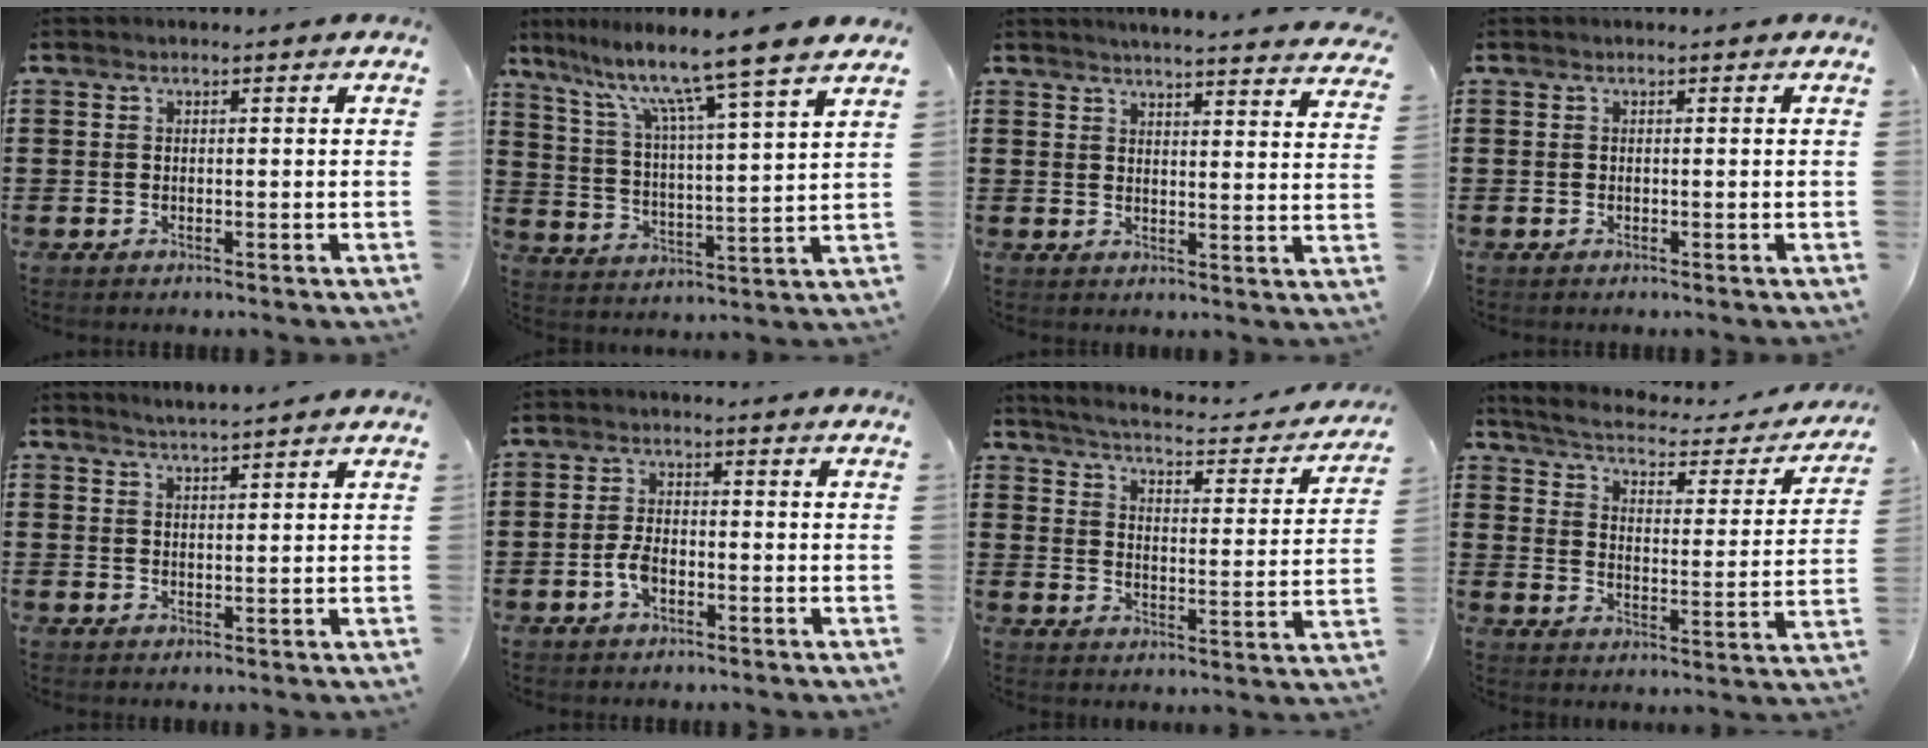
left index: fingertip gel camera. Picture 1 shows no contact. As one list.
[{"total": 10.1, "force": [8.2, -1.2, 5.8], "torque": [-0.134, -0.060, 0.127]}, {"total": 3.8, "force": [3.7, -0.6, 0.4], "torque": [-0.023, -0.025, 0.065]}, {"total": 0.0}, {"total": 2.1, "force": [2.1, -0.4, 0.1], "torque": [-0.007, -0.004, 0.039]}, {"total": 3.5, "force": [-1.3, 1.8, 2.7], "torque": [-0.070, -0.003, -0.028]}, {"total": 3.5, "force": [3.3, -0.3, 1.3], "torque": [-0.047, -0.031, 0.046]}, {"total": 3.3, "force": [3.0, 0.3, 1.3], "torque": [-0.045, -0.024, 0.042]}]